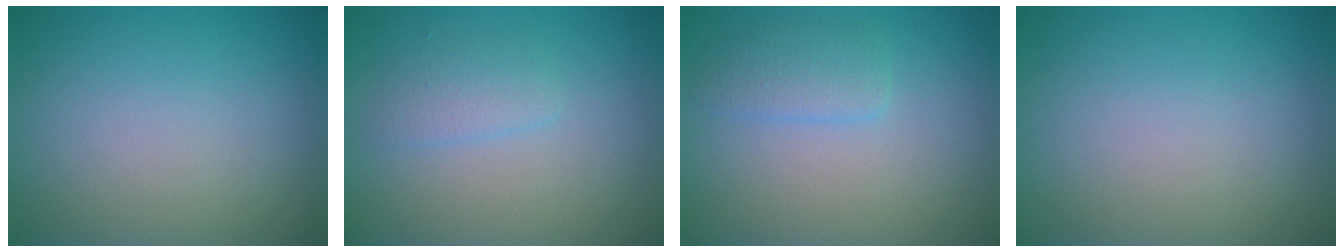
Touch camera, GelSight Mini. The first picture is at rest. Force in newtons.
{"total": 1.5, "press": 1.5, "slide": 0.0}
{"total": 1.9, "press": 1.9, "slide": 0.1}
{"total": 0.0}